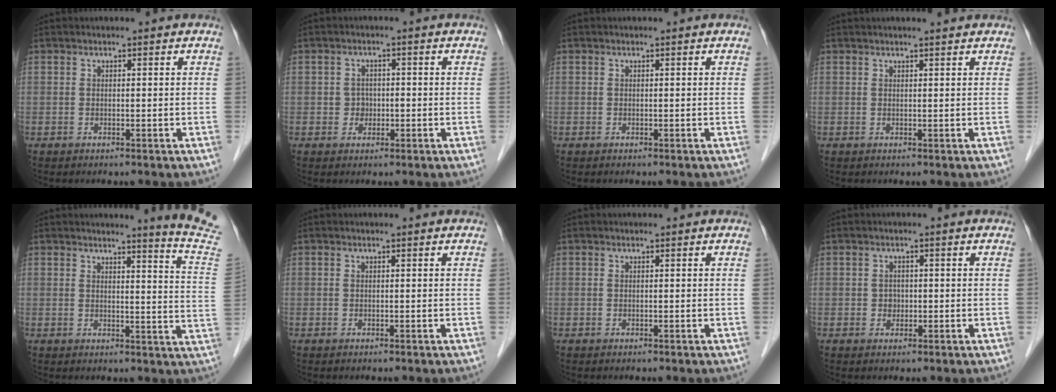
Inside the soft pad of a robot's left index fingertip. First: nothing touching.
{"total": 2.1, "force": [-0.5, 1.9, 0.7], "torque": [-0.009, 0.006, -0.006]}
{"total": 0.0}
{"total": 2.9, "force": [2.6, 0.0, 1.3], "torque": [-0.016, 0.016, 0.034]}
{"total": 9.9, "force": [9.3, -2.3, 2.6], "torque": [-0.030, -0.098, 0.085]}
{"total": 0.0}
{"total": 0.0}
{"total": 1.4, "force": [-0.2, 1.3, 0.5], "torque": [-0.009, 0.003, -0.001]}